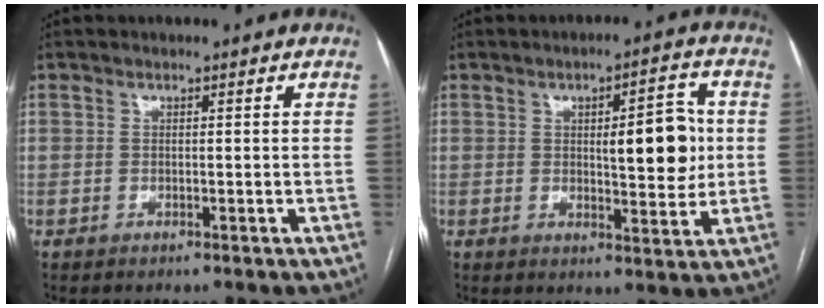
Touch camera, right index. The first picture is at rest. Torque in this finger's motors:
{"motor_torque": [0.29, 0.02, 0.18, 0.06]}